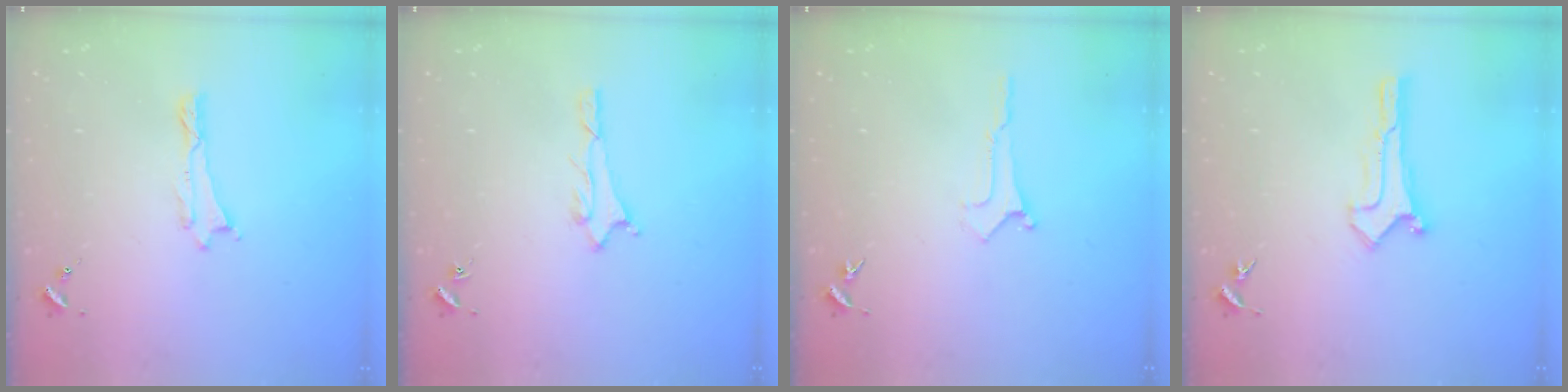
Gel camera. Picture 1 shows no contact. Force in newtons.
{"total": 1.5, "press": 1.5, "slide": 0.1}
{"total": 0.0}
{"total": 0.0}